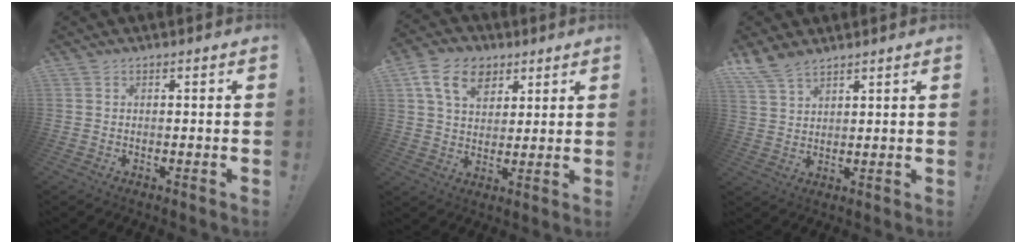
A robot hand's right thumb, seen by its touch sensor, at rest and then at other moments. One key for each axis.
{"total": 12.5, "fx": 6.0, "fy": 8.6, "fz": 6.8, "tx": -0.104, "ty": -0.015, "tz": 0.113}
{"total": 7.3, "fx": 5.9, "fy": 3.4, "fz": 2.7, "tx": -0.057, "ty": -0.030, "tz": 0.117}